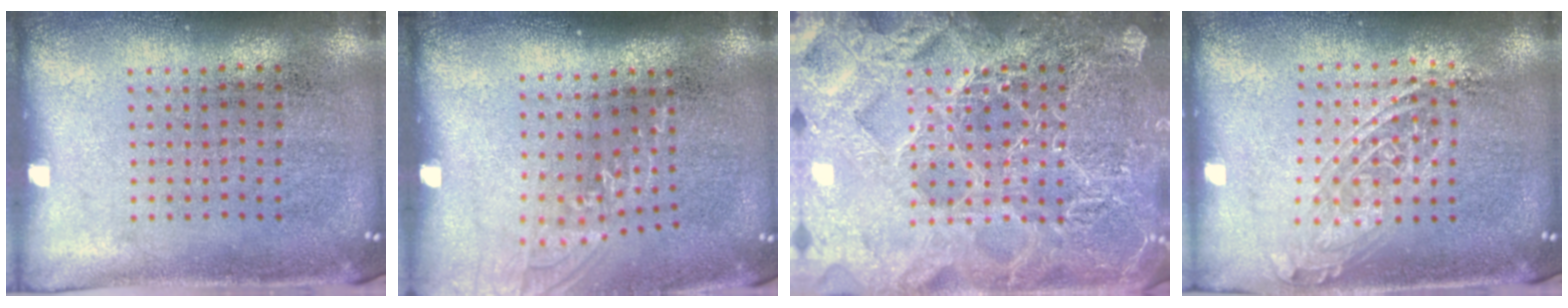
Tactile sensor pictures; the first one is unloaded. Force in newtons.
{"total": 1.1, "press": 0.9, "slide": 0.6}
{"total": 6.2, "press": 6.1, "slide": 0.9}
{"total": 1.6, "press": 1.3, "slide": 0.8}